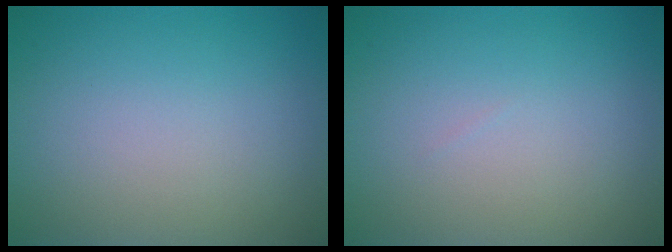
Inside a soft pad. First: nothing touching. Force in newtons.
{"total": 0.0}